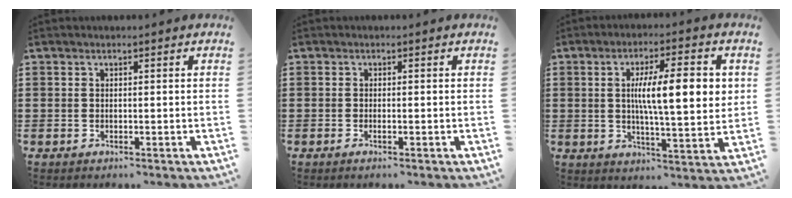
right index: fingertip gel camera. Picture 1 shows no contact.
{"total": 0.5, "force": [-0.3, 0.0, 0.5], "torque": [-0.009, -0.003, -0.005]}
{"total": 11.1, "force": [2.0, 2.7, 10.6], "torque": [-0.175, -0.001, 0.025]}